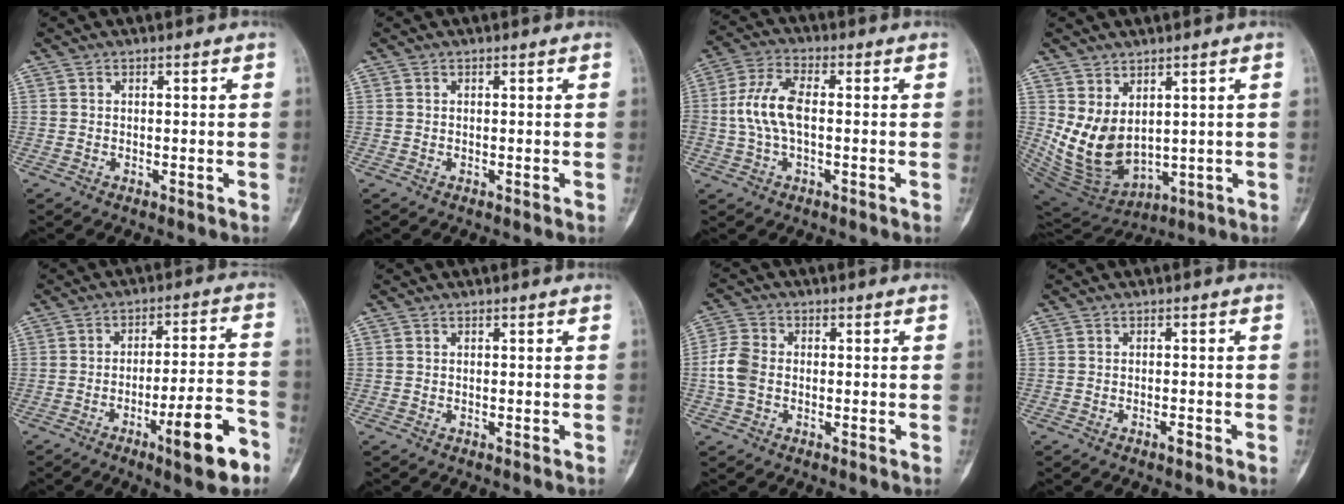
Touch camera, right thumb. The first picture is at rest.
{"total": 0.0}
{"total": 9.1, "force": [-0.2, 4.6, 7.8], "torque": [-0.168, 0.024, -0.010]}
{"total": 11.4, "force": [2.0, 7.8, 8.0], "torque": [-0.122, -0.028, 0.072]}
{"total": 13.0, "force": [-6.7, 2.7, 10.8], "torque": [-0.156, 0.038, -0.096]}
{"total": 0.0}
{"total": 6.0, "force": [-0.8, 4.5, 3.9], "torque": [-0.086, 0.014, -0.023]}
{"total": 1.3, "force": [-0.8, 0.5, 0.9], "torque": [-0.018, 0.004, -0.014]}